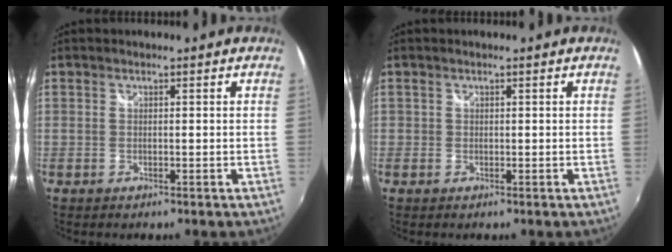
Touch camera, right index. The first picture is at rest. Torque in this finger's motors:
{"motor_torque": [0.43, 0.39, 0.03, 0.01]}